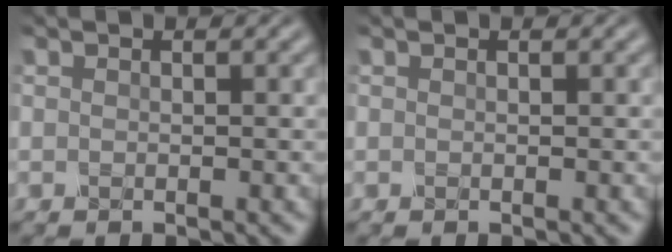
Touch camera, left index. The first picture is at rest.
{"total": 0.0}